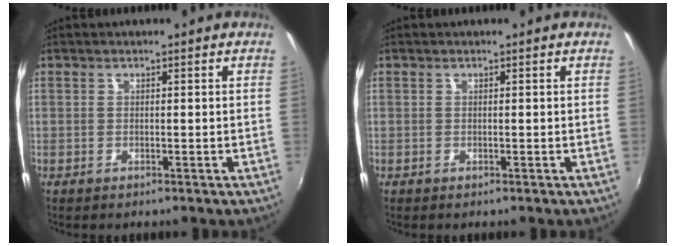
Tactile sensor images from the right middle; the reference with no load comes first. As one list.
[{"total": 0.0}]